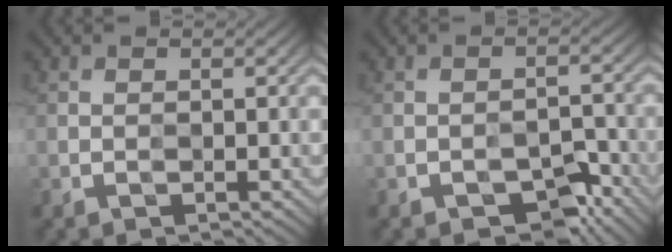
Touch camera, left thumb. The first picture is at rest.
{"total": 2.7, "force": [-2.6, 0.7, 0.2], "torque": [0.008, 0.010, -0.038]}